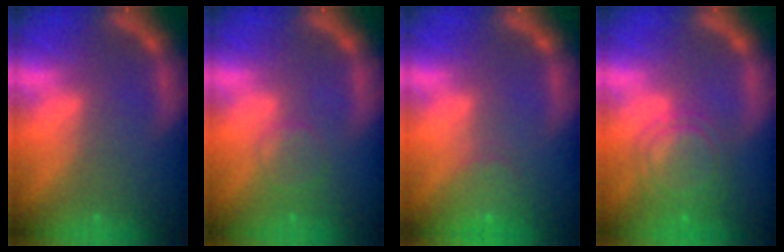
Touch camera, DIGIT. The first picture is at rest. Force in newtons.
{"total": 2.4}
{"total": 3.0}
{"total": 6.5}